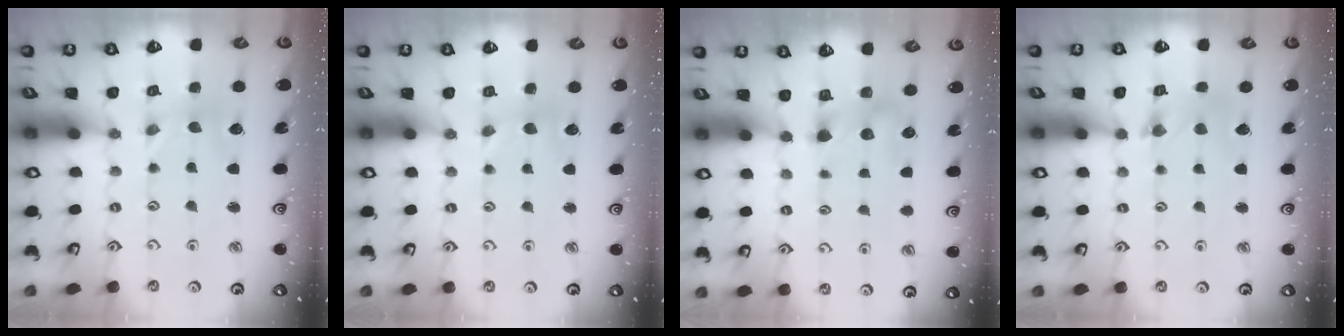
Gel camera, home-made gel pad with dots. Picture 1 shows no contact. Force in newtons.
{"total": 2.0, "press": 1.9, "slide": 0.4}
{"total": 5.6, "press": 5.6, "slide": 0.4}
{"total": 2.8, "press": 2.8, "slide": 0.3}